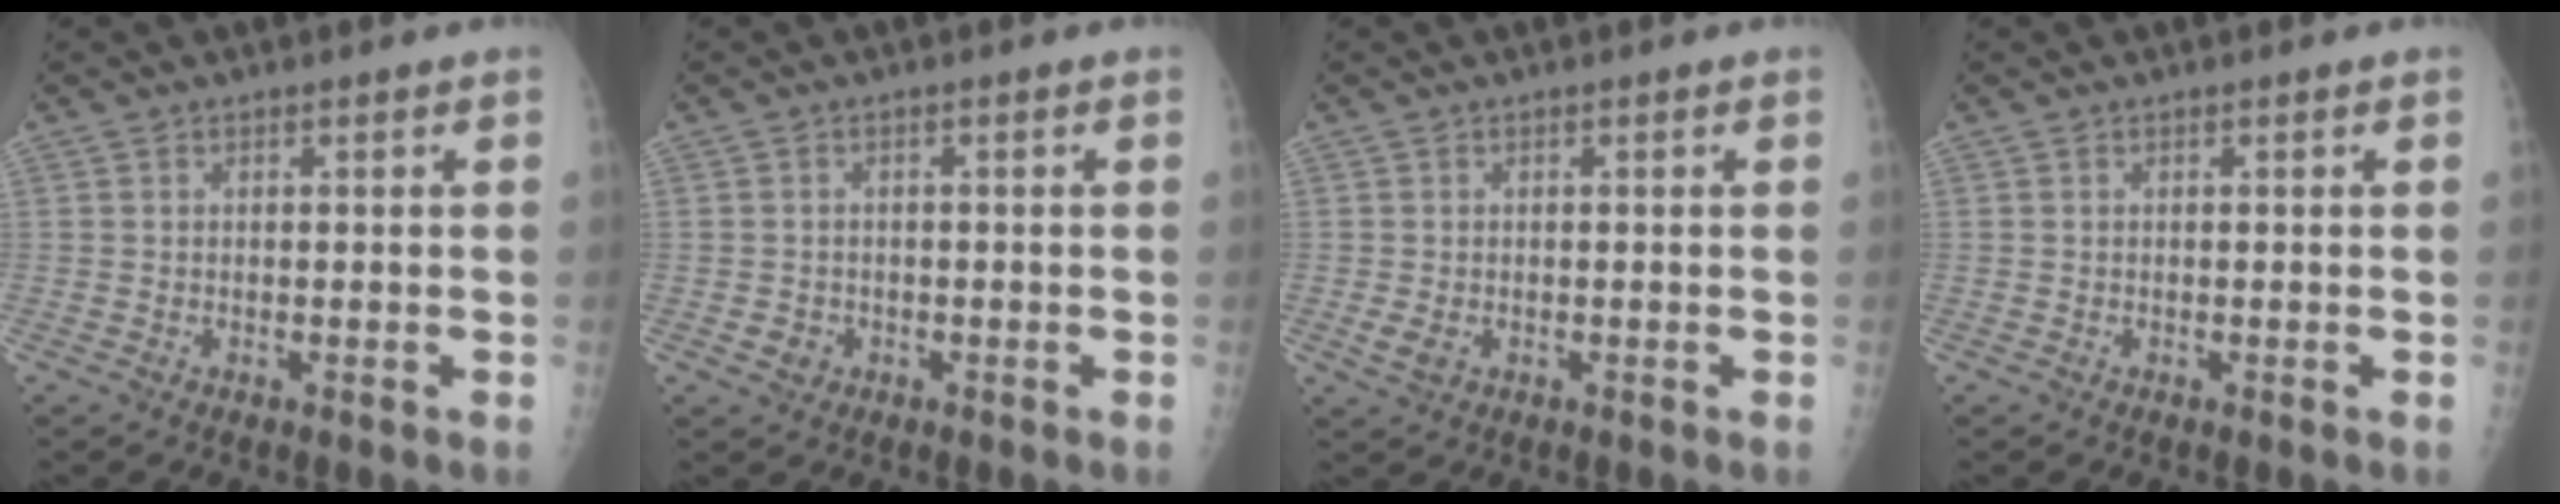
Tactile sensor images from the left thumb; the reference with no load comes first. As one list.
[{"total": 2.0, "force": [-0.8, 1.8, 0.5], "torque": [-0.001, 0.005, -0.009]}, {"total": 2.1, "force": [-0.5, 1.5, 1.4], "torque": [-0.029, -0.004, -0.007]}, {"total": 0.0}]